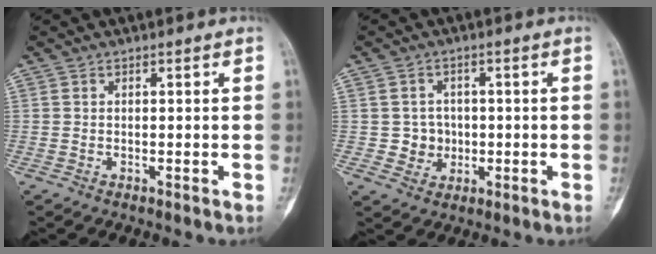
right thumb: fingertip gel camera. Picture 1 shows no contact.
{"total": 4.3, "force": [-0.3, 4.1, 1.0], "torque": [0.012, 0.009, -0.003]}